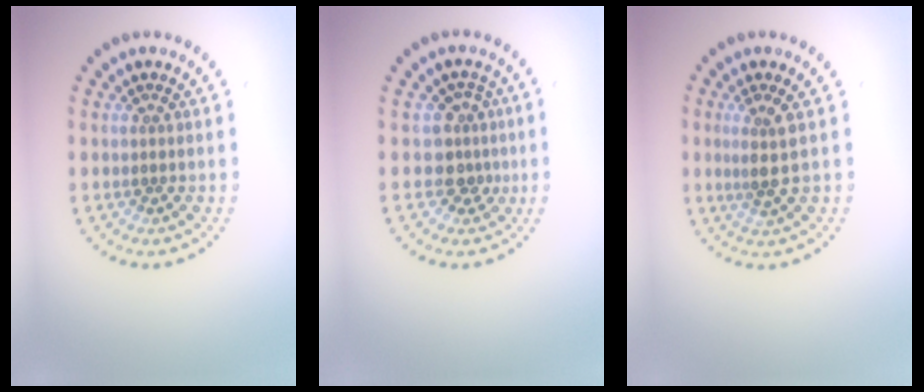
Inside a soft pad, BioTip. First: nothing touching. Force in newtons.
{"total": 2.6, "press": 1.9, "slide": 1.8}
{"total": 2.3, "press": 1.7, "slide": 1.5}